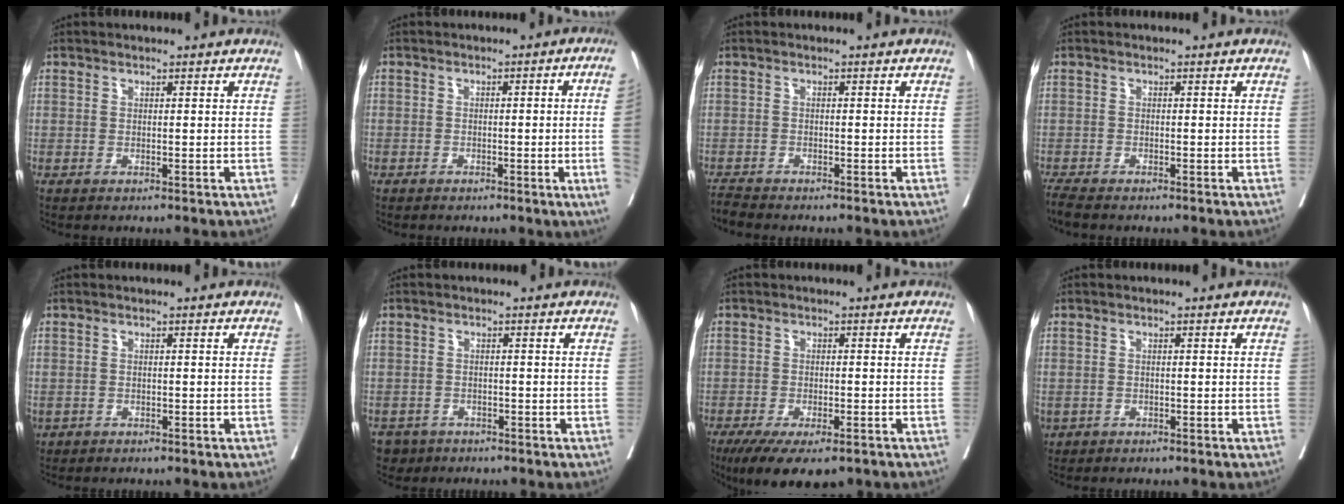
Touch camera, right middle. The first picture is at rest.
{"total": 6.4, "force": [-1.2, -1.4, 6.1], "torque": [-0.069, -0.007, -0.020]}
{"total": 2.1, "force": [-2.0, -0.5, 0.0], "torque": [-0.009, -0.014, -0.040]}
{"total": 2.7, "force": [-2.5, 0.1, 1.1], "torque": [-0.028, -0.012, -0.048]}
{"total": 1.4, "force": [-0.8, 1.0, 0.6], "torque": [-0.019, -0.001, -0.010]}
{"total": 4.3, "force": [-3.1, 3.0, 0.3], "torque": [-0.007, 0.002, -0.051]}
{"total": 10.0, "force": [-7.0, 3.6, 6.2], "torque": [-0.098, -0.015, -0.107]}
{"total": 2.2, "force": [-1.2, 1.7, 0.9], "torque": [-0.030, -0.004, -0.016]}